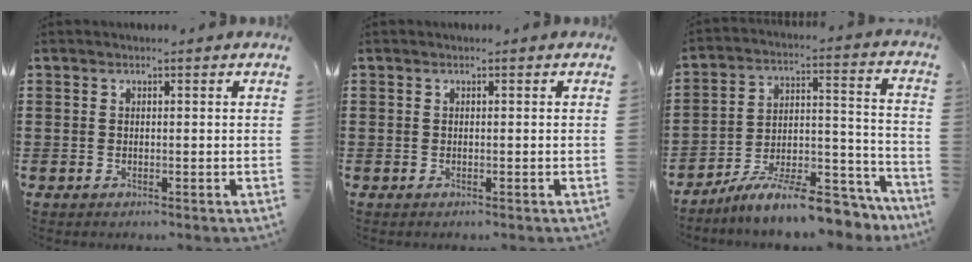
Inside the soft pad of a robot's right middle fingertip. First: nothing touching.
{"total": 0.0}
{"total": 11.6, "force": [-10.0, 1.2, 5.8], "torque": [-0.088, 0.028, -0.184]}